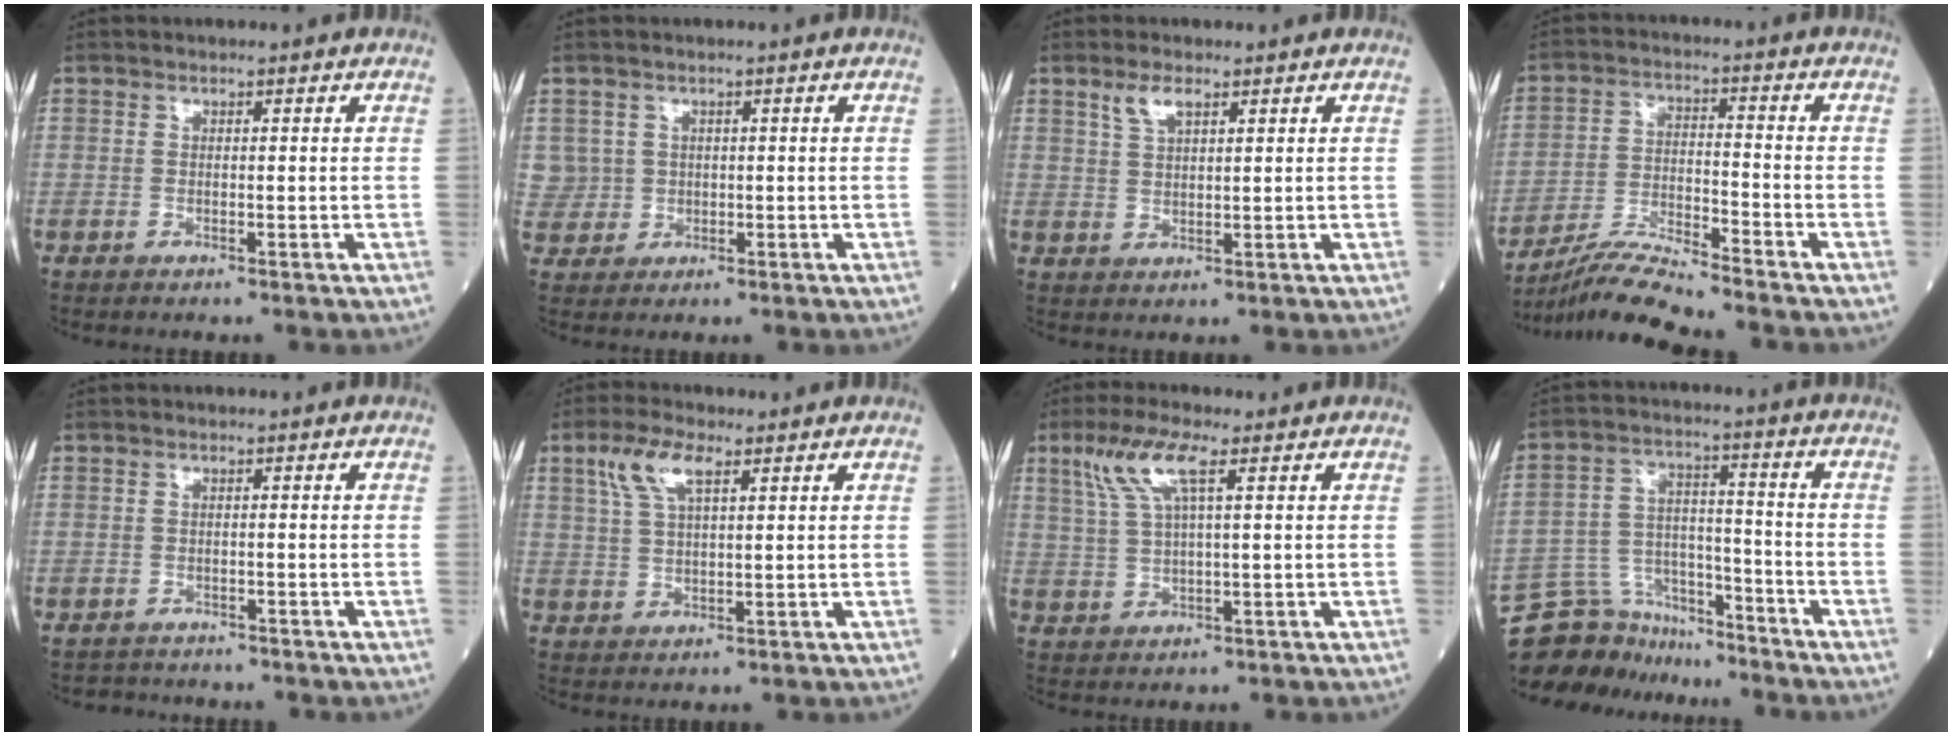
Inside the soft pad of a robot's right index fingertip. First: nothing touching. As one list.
[{"total": 3.4, "force": [0.8, 3.3, -0.2], "torque": [0.018, 0.005, 0.021]}, {"total": 3.2, "force": [2.1, 1.0, 2.3], "torque": [-0.051, 0.006, 0.045]}, {"total": 8.5, "force": [-8.0, -1.3, 2.5], "torque": [-0.052, -0.013, -0.150]}, {"total": 2.1, "force": [-1.9, 0.6, -0.6], "torque": [0.007, -0.006, -0.034]}, {"total": 6.0, "force": [3.1, 1.8, 4.8], "torque": [-0.107, 0.015, 0.065]}, {"total": 6.8, "force": [3.2, 0.9, 5.9], "torque": [-0.134, 0.015, 0.068]}, {"total": 11.1, "force": [-10.4, 4.0, 0.4], "torque": [-0.014, 0.045, -0.185]}]